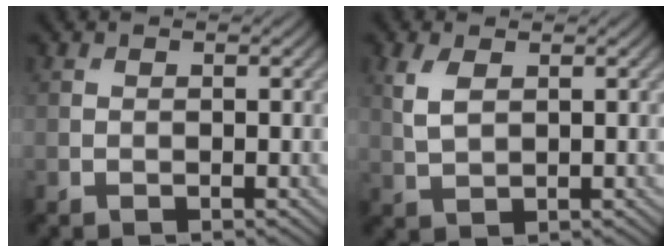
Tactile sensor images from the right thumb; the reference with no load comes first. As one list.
[{"total": 3.5, "force": [1.4, 1.8, 2.7], "torque": [-0.072, 0.001, 0.031]}]